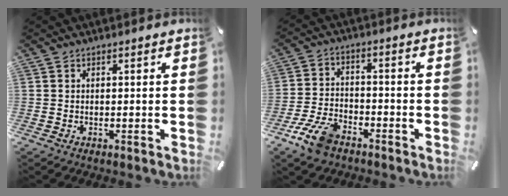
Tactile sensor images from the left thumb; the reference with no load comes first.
{"total": 9.3, "force": [-6.0, 4.7, 5.3], "torque": [-0.112, 0.028, -0.111]}